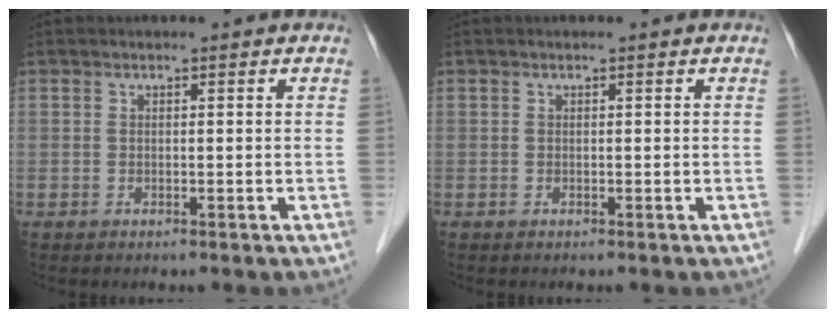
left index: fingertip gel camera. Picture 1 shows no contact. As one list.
[{"total": 0.0}]